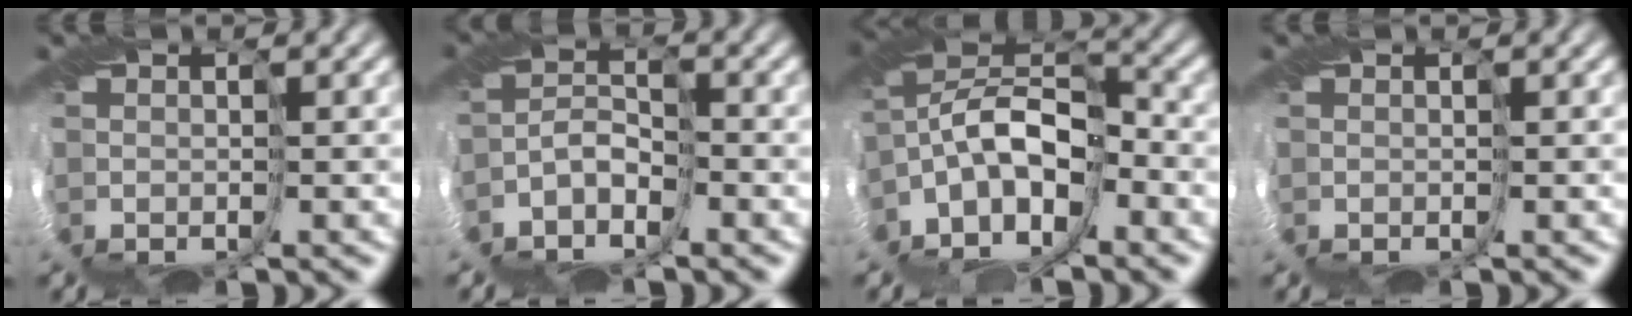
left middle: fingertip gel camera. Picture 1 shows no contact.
{"total": 2.9, "force": [-2.8, 0.4, 0.8], "torque": [-0.021, 0.002, -0.059]}
{"total": 8.0, "force": [-3.9, 3.4, 6.1], "torque": [-0.120, 0.015, -0.086]}
{"total": 0.0}